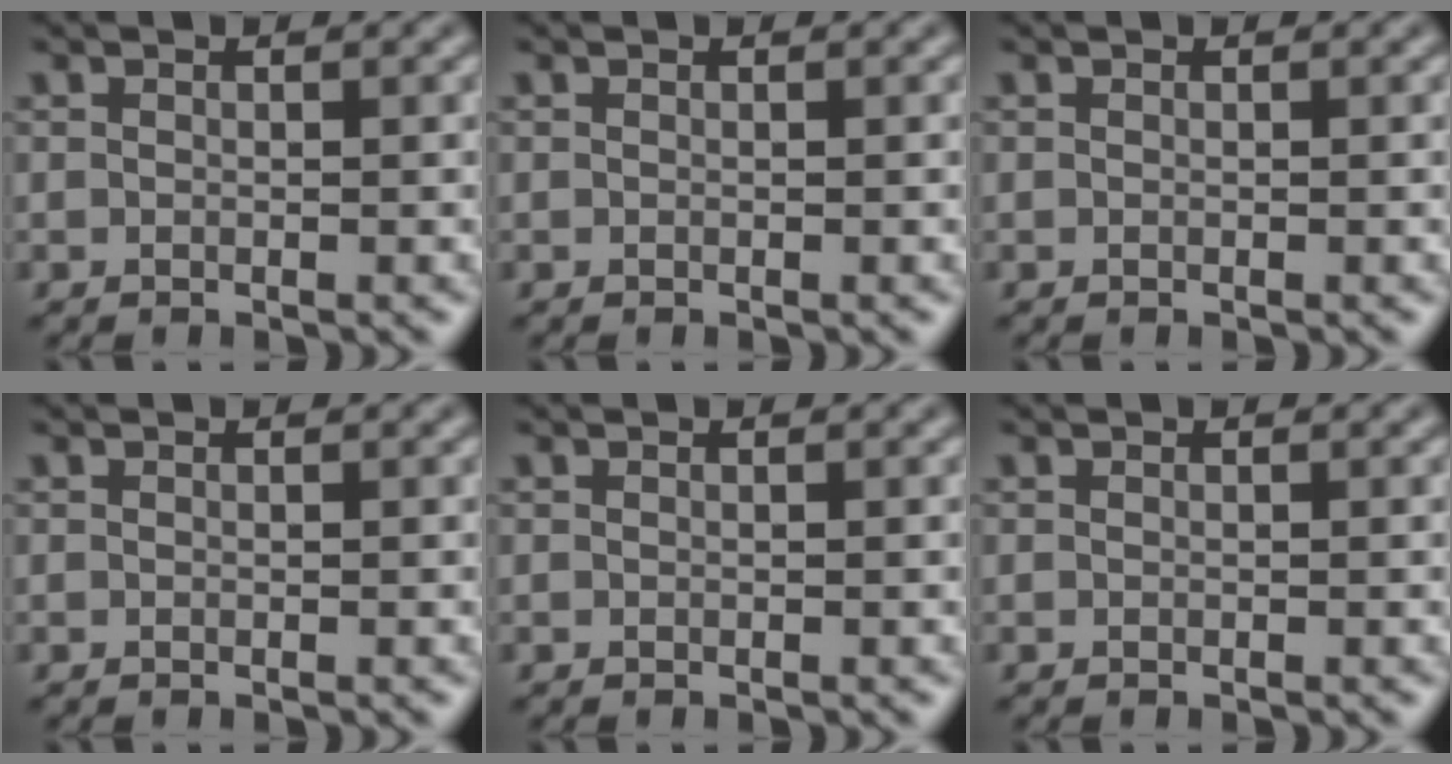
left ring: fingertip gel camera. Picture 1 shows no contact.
{"total": 0.0}
{"total": 0.0}
{"total": 0.0}
{"total": 0.0}
{"total": 0.0}